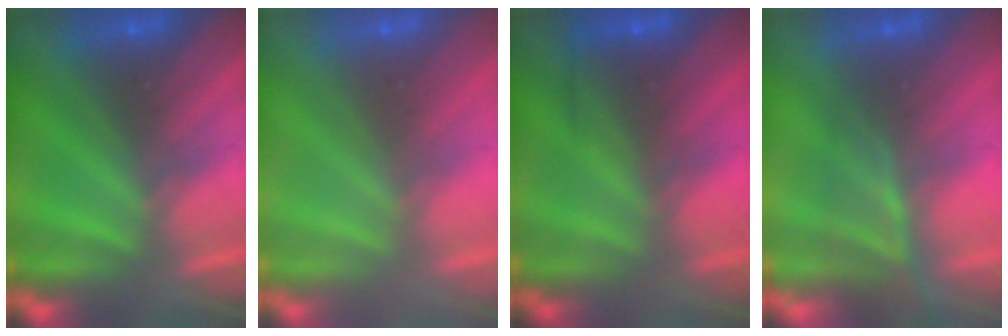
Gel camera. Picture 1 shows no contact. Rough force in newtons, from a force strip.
{"total": 3.3}
{"total": 2.2}
{"total": 4.2}